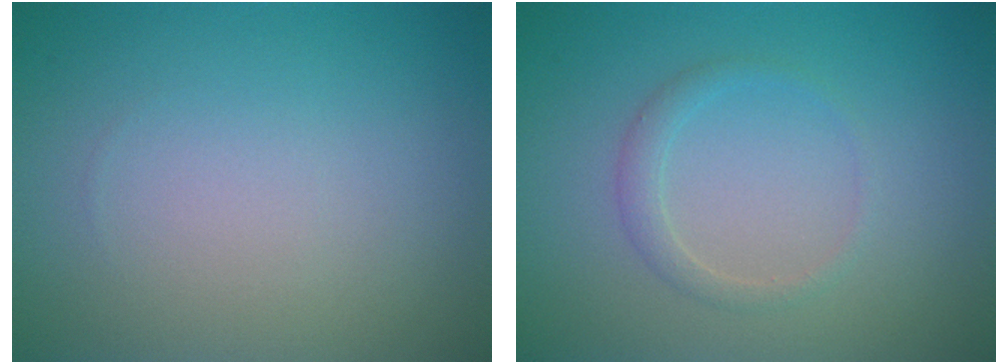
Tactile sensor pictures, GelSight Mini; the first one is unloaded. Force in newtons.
{"total": 1.4, "press": 1.4, "slide": 0.1}